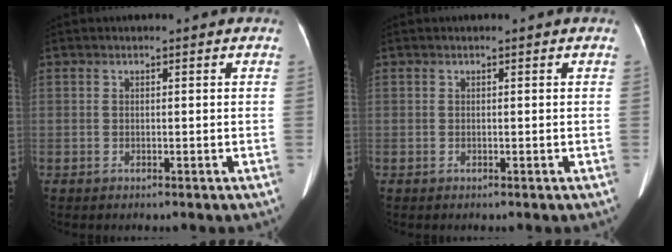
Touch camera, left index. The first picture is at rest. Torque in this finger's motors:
{"motor_torque": [0.01, -0.01, 0.00, 0.01]}